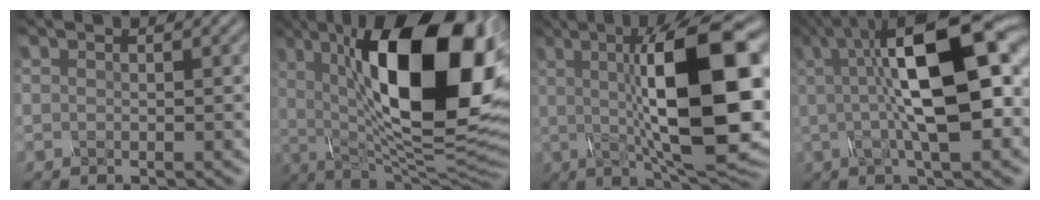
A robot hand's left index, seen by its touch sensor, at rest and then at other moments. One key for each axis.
{"total": 17.9, "fx": 4.3, "fy": 6.7, "fz": 16.0, "tx": -0.237, "ty": 0.001, "tz": 0.059}
{"total": 15.2, "fx": 1.1, "fy": 4.3, "fz": 14.5, "tx": -0.194, "ty": 0.004, "tz": 0.010}
{"total": 12.4, "fx": 1.8, "fy": 3.6, "fz": 11.8, "tx": -0.180, "ty": 0.016, "tz": 0.024}